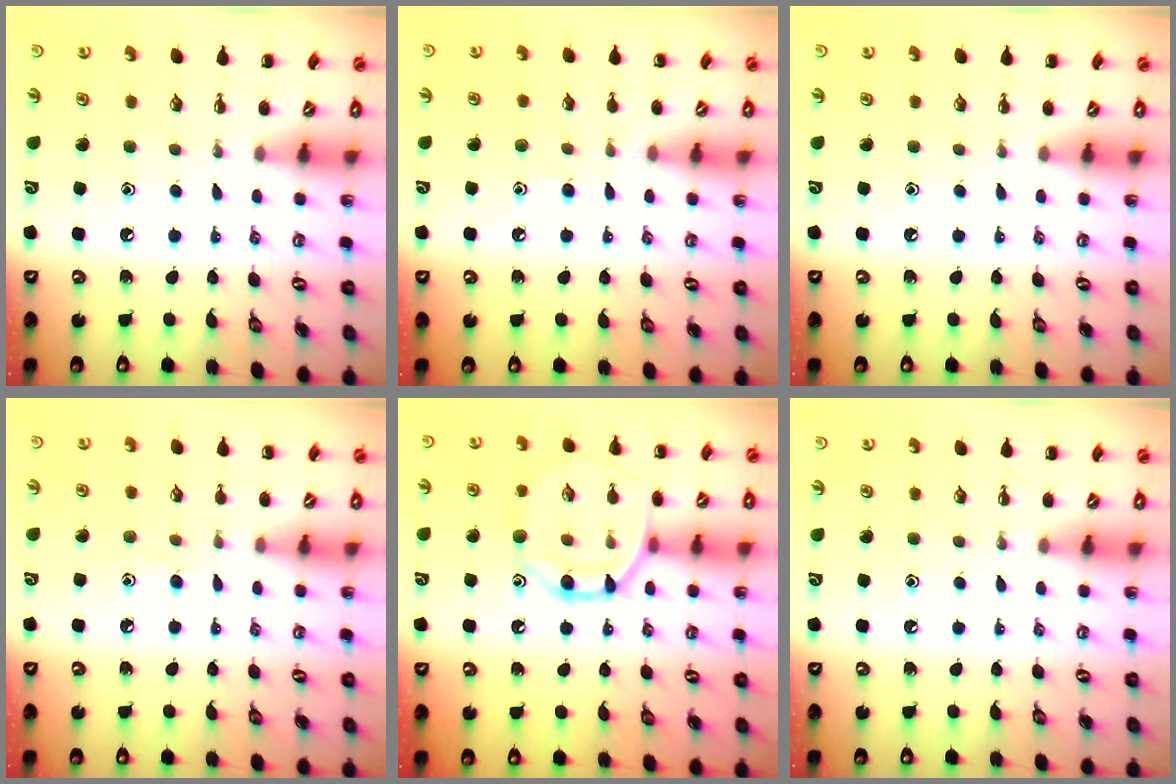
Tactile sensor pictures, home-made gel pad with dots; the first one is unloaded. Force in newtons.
{"total": 6.8, "press": 6.5, "slide": 2.0}
{"total": 0.0}
{"total": 5.9, "press": 5.4, "slide": 2.3}
{"total": 13.9, "press": 13.9, "slide": 0.7}
{"total": 0.0}